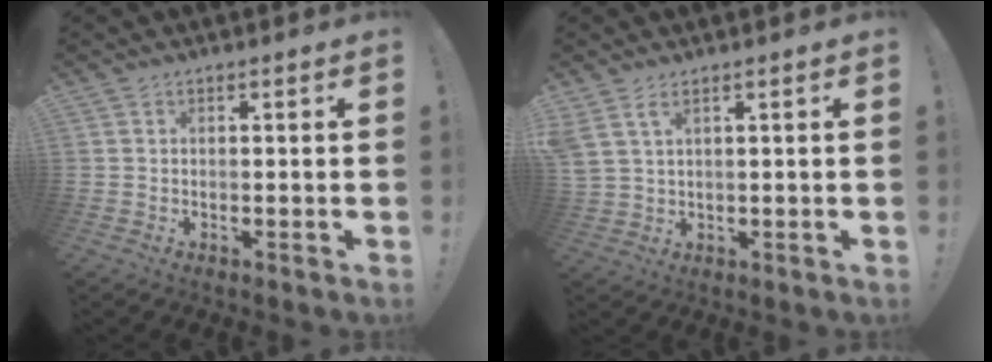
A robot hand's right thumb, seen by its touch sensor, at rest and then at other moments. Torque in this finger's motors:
{"motor_torque": [0.34, 0.35, 0.99, 0.31, 0.26]}